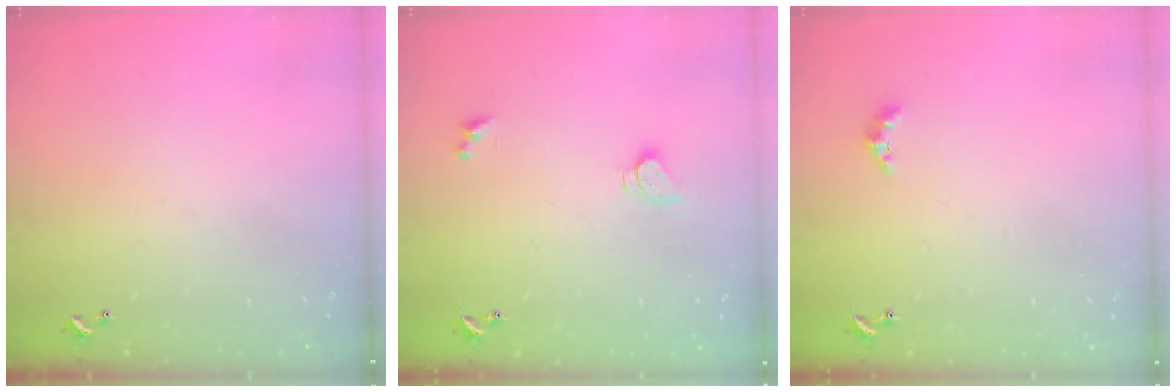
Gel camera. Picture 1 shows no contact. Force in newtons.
{"total": 2.6, "press": 2.5, "slide": 0.3}
{"total": 2.8, "press": 2.7, "slide": 0.6}